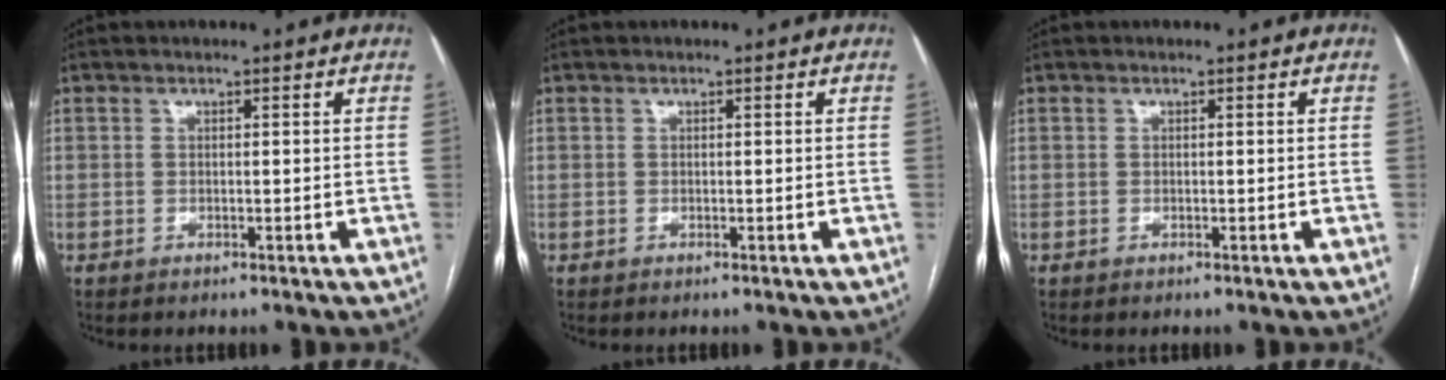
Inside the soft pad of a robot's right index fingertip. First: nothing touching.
{"total": 0.0}
{"total": 0.0}